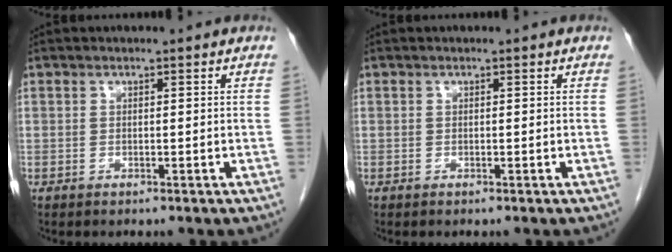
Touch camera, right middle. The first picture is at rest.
{"total": 0.0}